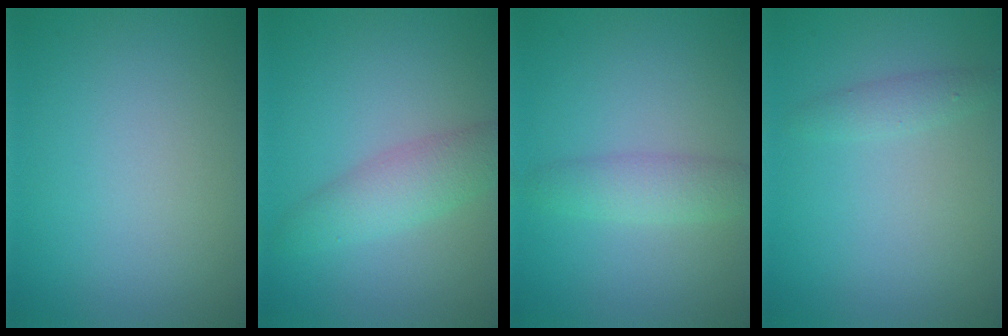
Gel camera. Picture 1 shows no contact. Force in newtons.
{"total": 3.5, "press": 3.5, "slide": 0.1}
{"total": 2.4, "press": 2.4, "slide": 0.1}
{"total": 1.3, "press": 1.3, "slide": 0.0}